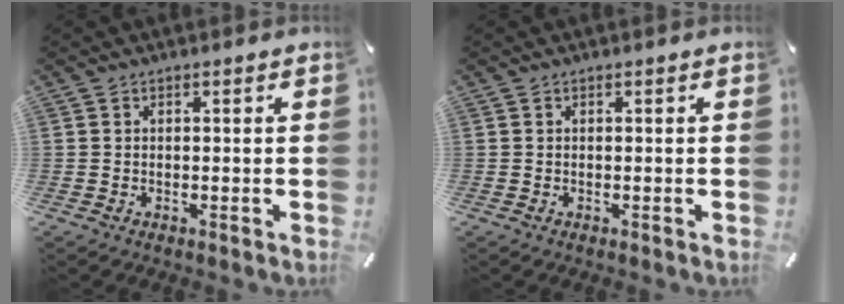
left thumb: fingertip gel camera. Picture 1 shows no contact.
{"total": 0.0}